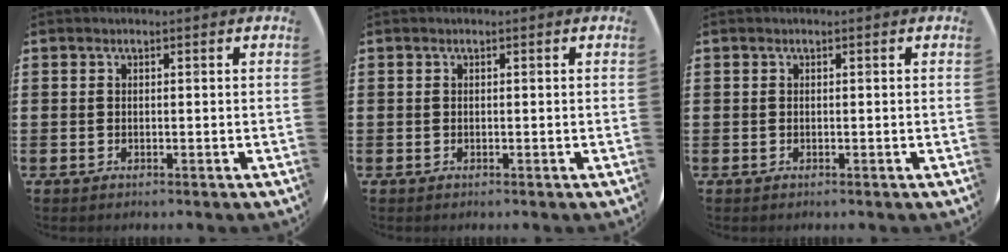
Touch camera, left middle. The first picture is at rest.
{"total": 0.0}
{"total": 0.0}